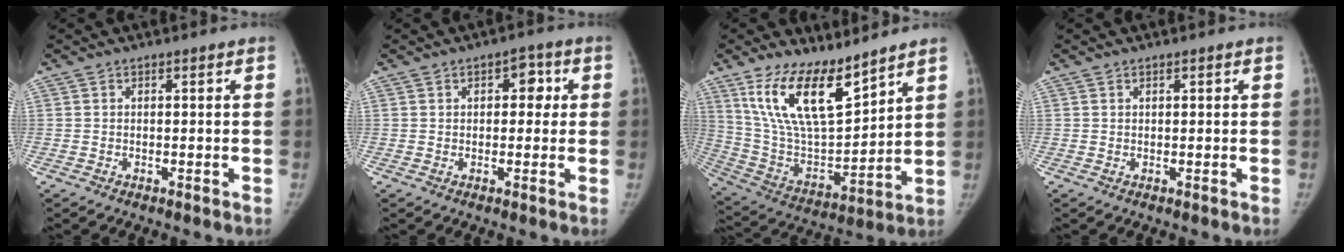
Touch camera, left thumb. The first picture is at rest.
{"total": 4.2, "force": [0.9, 2.8, 3.0], "torque": [-0.011, 0.005, 0.004]}
{"total": 17.4, "force": [11.7, 6.2, 11.3], "torque": [-0.175, -0.067, 0.237]}
{"total": 0.0}